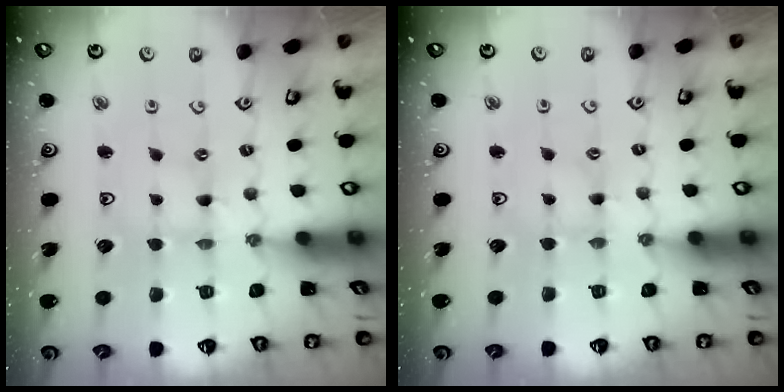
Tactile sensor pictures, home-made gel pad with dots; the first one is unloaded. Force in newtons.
{"total": 1.6, "press": 1.6, "slide": 0.3}